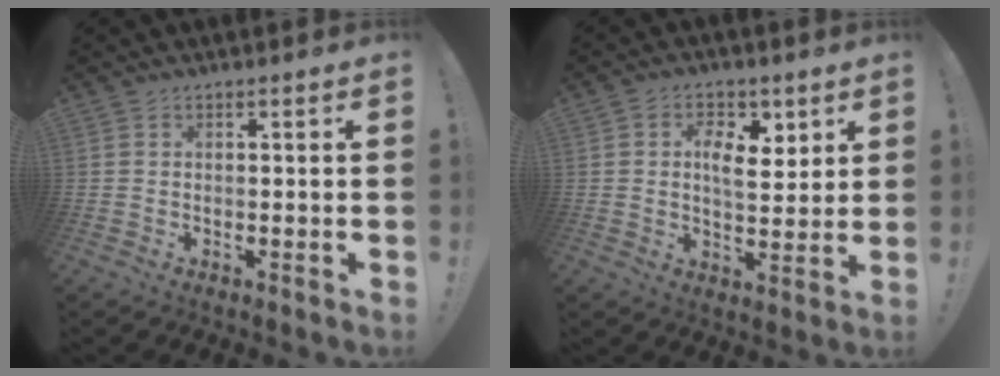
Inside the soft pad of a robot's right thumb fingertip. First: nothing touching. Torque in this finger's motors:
{"motor_torque": [-0.12, 1.44, 0.18, 0.07, 0.03]}